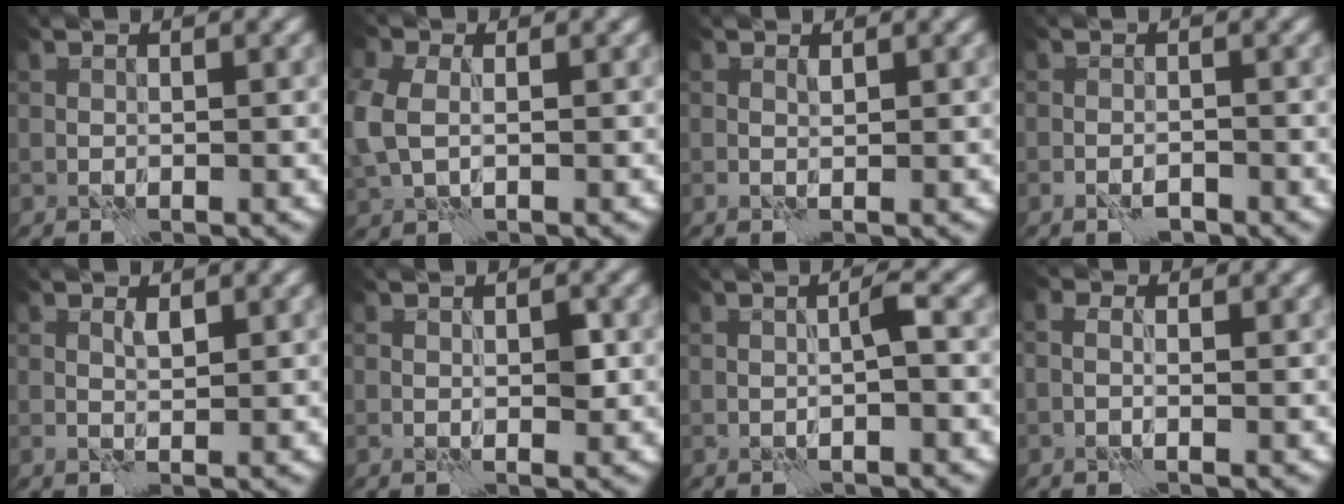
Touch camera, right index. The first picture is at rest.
{"total": 3.9, "force": [0.1, 2.8, 2.7], "torque": [-0.086, 0.000, 0.009]}
{"total": 1.1, "force": [0.9, -0.6, 0.0], "torque": [0.001, 0.002, 0.017]}
{"total": 0.6, "force": [-0.4, 0.0, 0.5], "torque": [-0.007, 0.002, -0.009]}
{"total": 1.2, "force": [1.1, -0.5, 0.3], "torque": [-0.006, 0.000, 0.021]}
{"total": 1.1, "force": [0.5, 0.1, 0.9], "torque": [-0.010, 0.000, 0.012]}
{"total": 1.4, "force": [0.3, -0.7, 1.1], "torque": [-0.017, 0.008, 0.002]}
{"total": 0.9, "force": [-0.3, 0.4, 0.8], "torque": [-0.009, 0.006, -0.020]}